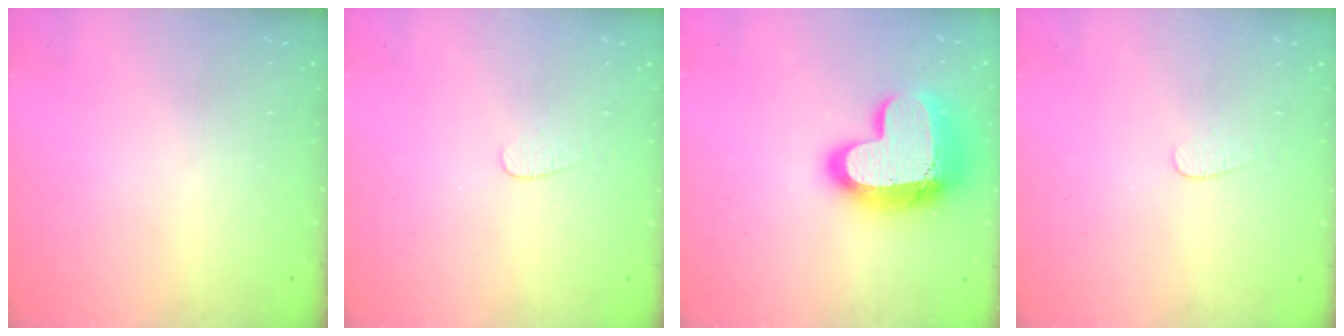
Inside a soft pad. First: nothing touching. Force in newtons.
{"total": 3.5, "press": 3.5, "slide": 0.3}
{"total": 23.1, "press": 23.0, "slide": 1.7}
{"total": 3.5, "press": 3.5, "slide": 0.3}